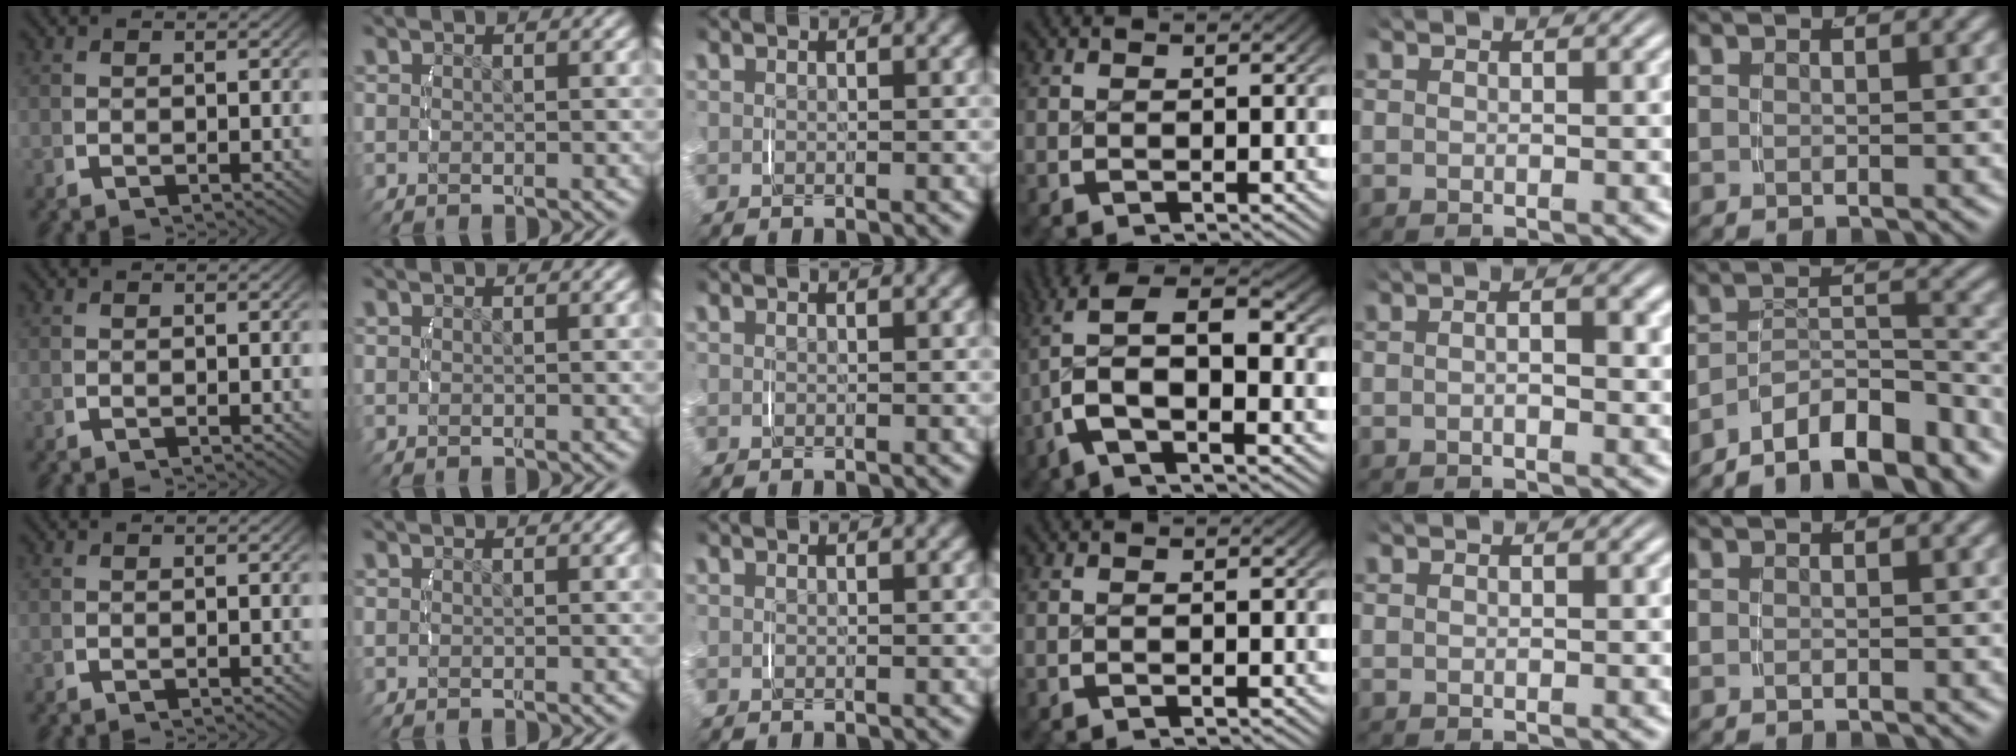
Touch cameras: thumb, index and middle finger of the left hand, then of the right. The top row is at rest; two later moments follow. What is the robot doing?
{"motion": "lift_and_place", "object": "napkin"}